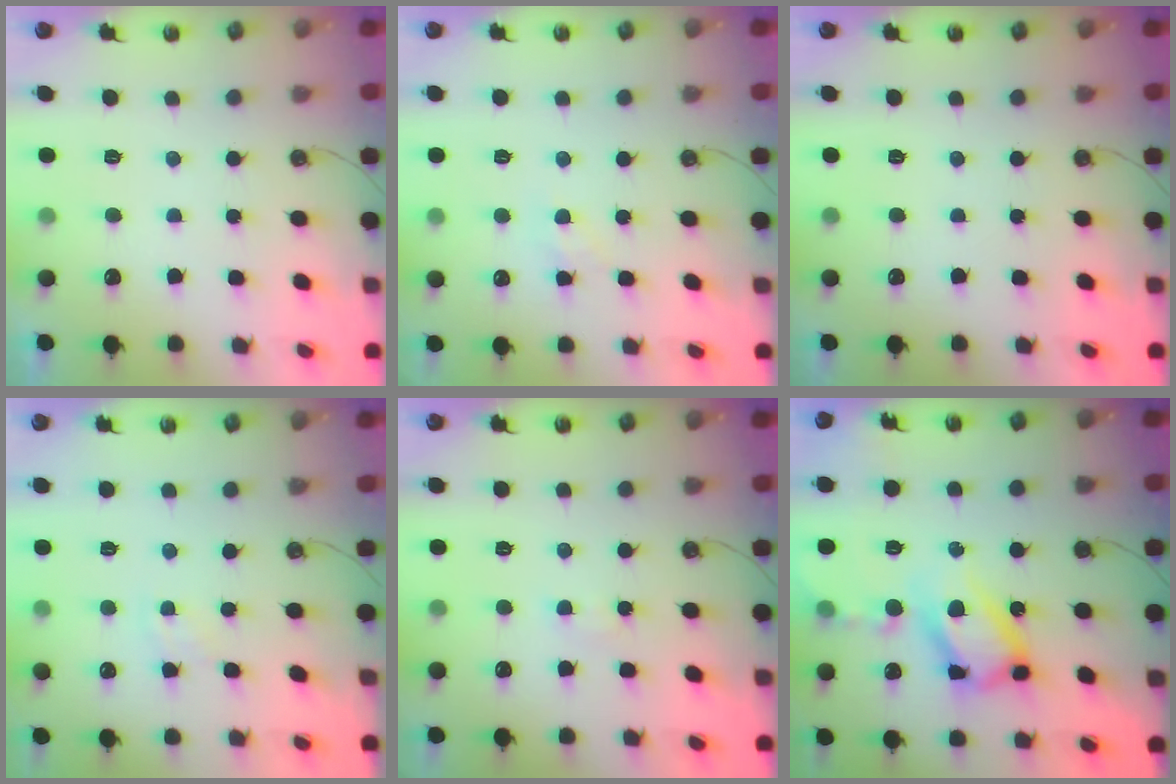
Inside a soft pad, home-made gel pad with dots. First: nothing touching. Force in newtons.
{"total": 4.9, "press": 4.9, "slide": 0.7}
{"total": 0.0}
{"total": 3.0, "press": 2.9, "slide": 0.4}
{"total": 2.4, "press": 2.3, "slide": 0.4}
{"total": 17.9, "press": 17.7, "slide": 2.3}